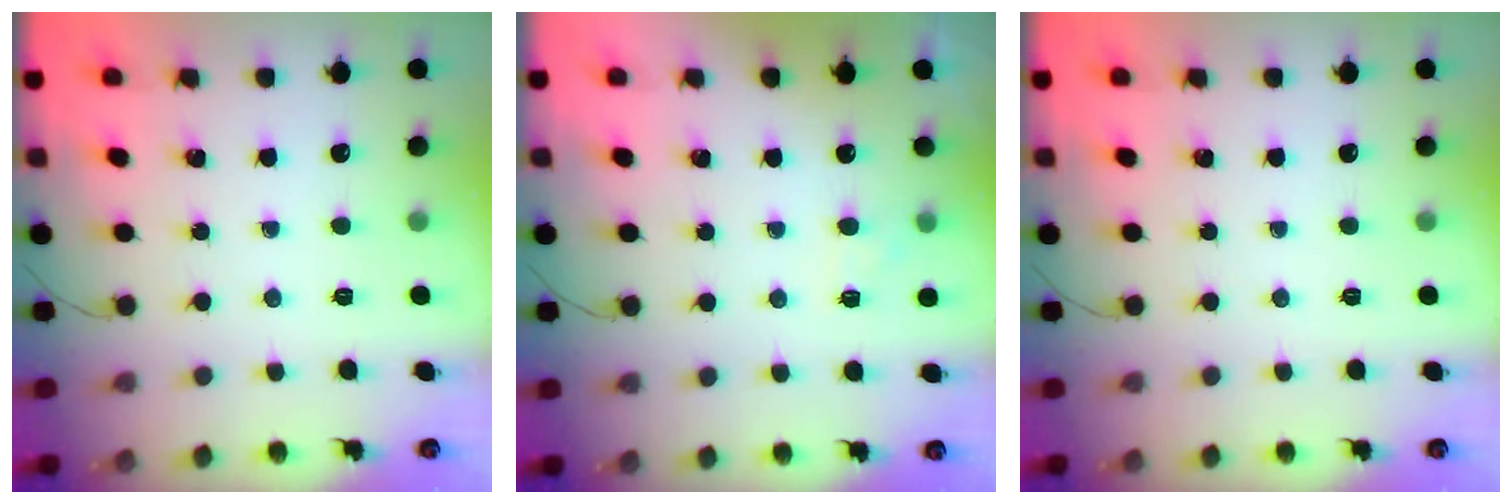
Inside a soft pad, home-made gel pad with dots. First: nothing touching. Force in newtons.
{"total": 4.8, "press": 4.6, "slide": 1.4}
{"total": 0.0}